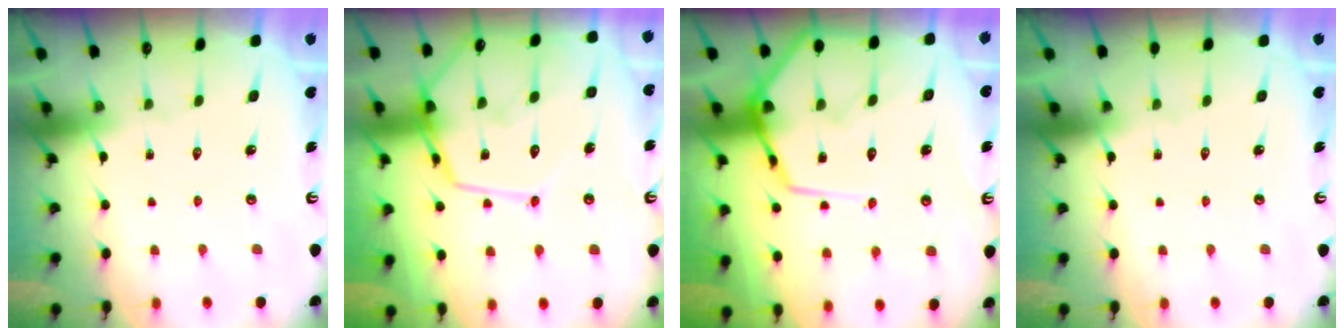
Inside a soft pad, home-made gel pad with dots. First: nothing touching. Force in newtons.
{"total": 14.5, "press": 14.4, "slide": 1.3}
{"total": 11.6, "press": 11.5, "slide": 1.2}
{"total": 0.0}